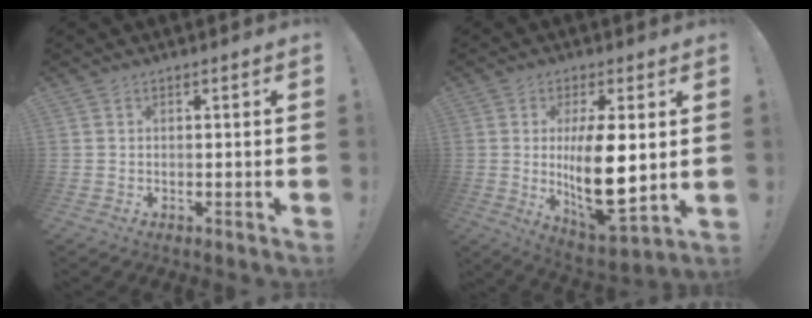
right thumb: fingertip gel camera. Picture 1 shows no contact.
{"total": 16.2, "force": [0.9, 6.6, 14.8], "torque": [-0.259, -0.026, 0.016]}